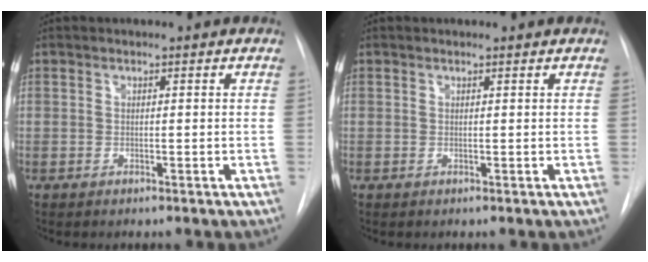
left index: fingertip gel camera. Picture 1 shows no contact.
{"total": 0.8, "force": [0.8, 0.0, 0.0], "torque": [-0.009, 0.002, 0.010]}